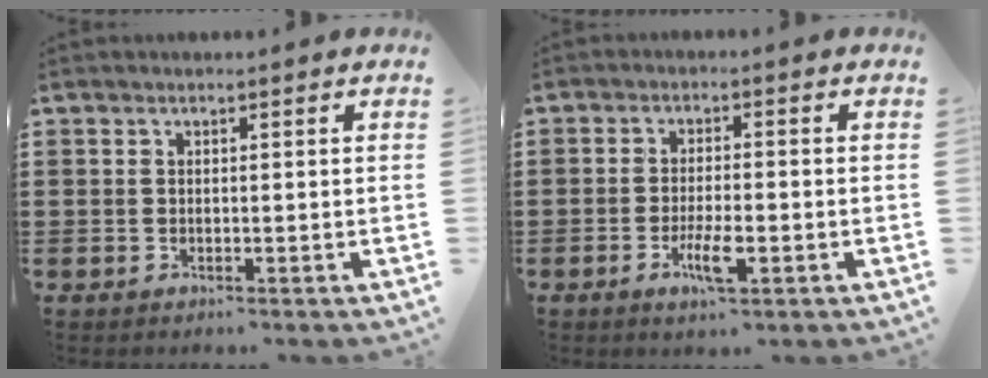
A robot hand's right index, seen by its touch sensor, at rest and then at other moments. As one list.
[{"total": 4.9, "force": [-2.1, 1.3, 4.3], "torque": [-0.090, -0.007, -0.040]}]